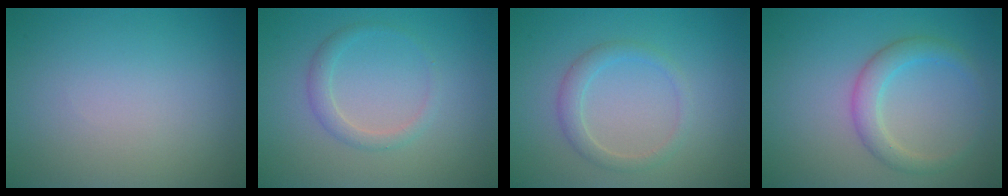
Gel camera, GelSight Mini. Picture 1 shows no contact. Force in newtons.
{"total": 1.6, "press": 1.6, "slide": 0.1}
{"total": 2.0, "press": 2.0, "slide": 0.1}
{"total": 2.8, "press": 2.8, "slide": 0.1}